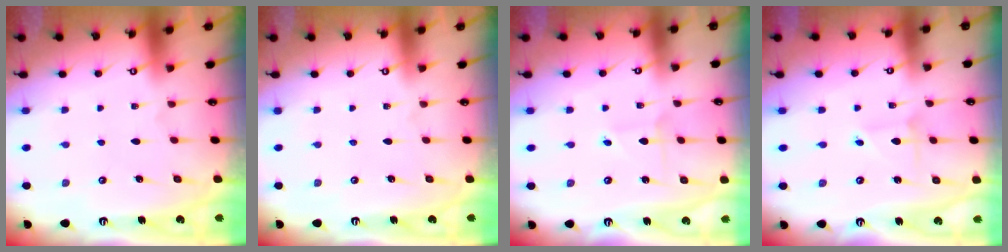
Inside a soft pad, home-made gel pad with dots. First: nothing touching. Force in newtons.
{"total": 0.0}
{"total": 3.1, "press": 3.1, "slide": 0.1}
{"total": 2.2, "press": 2.2, "slide": 0.1}